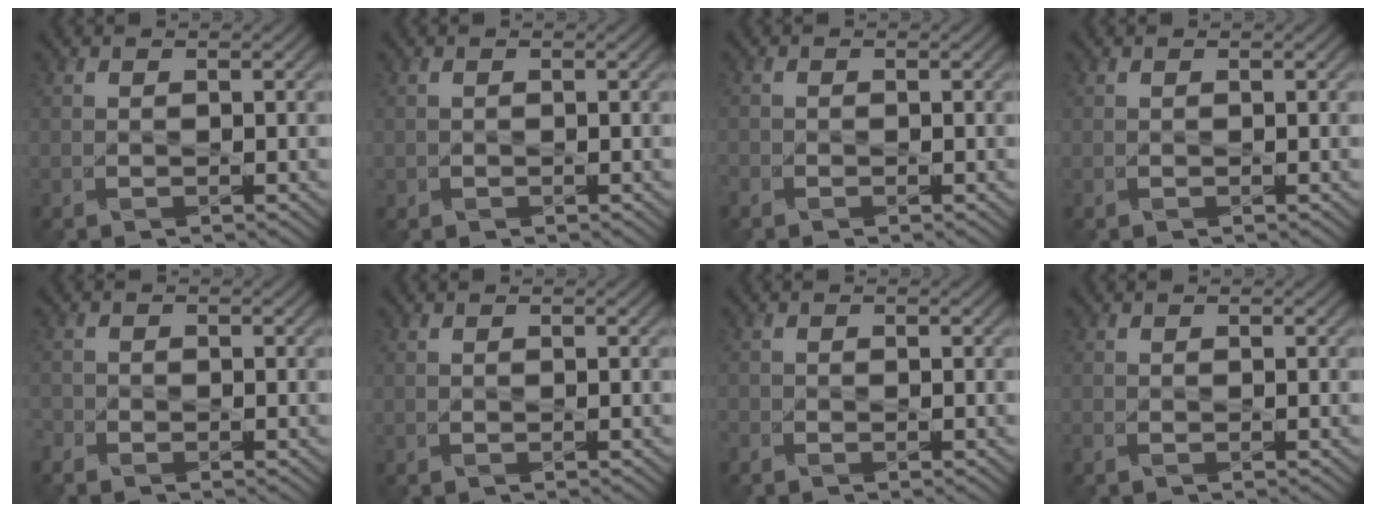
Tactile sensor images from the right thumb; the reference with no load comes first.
{"total": 0.6, "force": [-0.2, 0.5, 0.0], "torque": [0.002, -0.005, -0.005]}
{"total": 1.0, "force": [-0.9, 0.4, 0.2], "torque": [-0.006, -0.004, -0.022]}
{"total": 0.0}
{"total": 1.4, "force": [-1.3, 0.6, 0.2], "torque": [-0.009, -0.005, -0.034]}
{"total": 0.0}
{"total": 1.0, "force": [-0.9, 0.3, 0.2], "torque": [-0.007, -0.004, -0.021]}
{"total": 0.5, "force": [-0.4, 0.1, 0.3], "torque": [-0.010, -0.003, -0.010]}